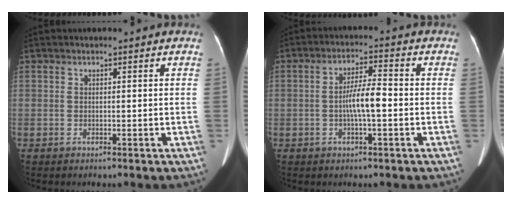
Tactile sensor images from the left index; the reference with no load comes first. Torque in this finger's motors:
{"motor_torque": [1.01, 0.30, 0.58, 0.15]}